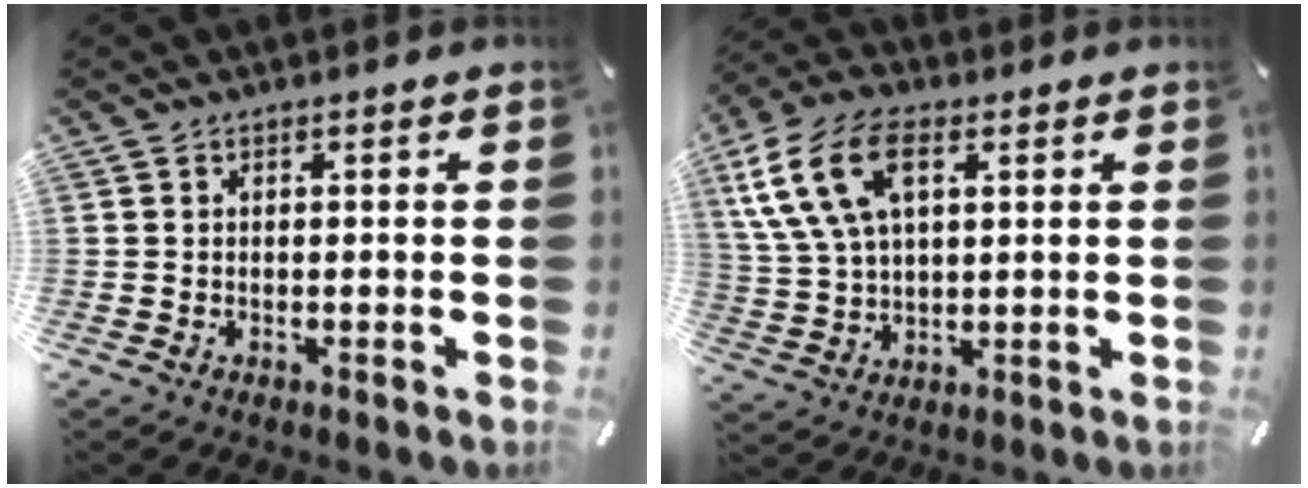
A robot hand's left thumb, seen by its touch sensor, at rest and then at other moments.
{"total": 13.9, "force": [5.2, 8.4, 9.8], "torque": [-0.236, 0.005, 0.093]}